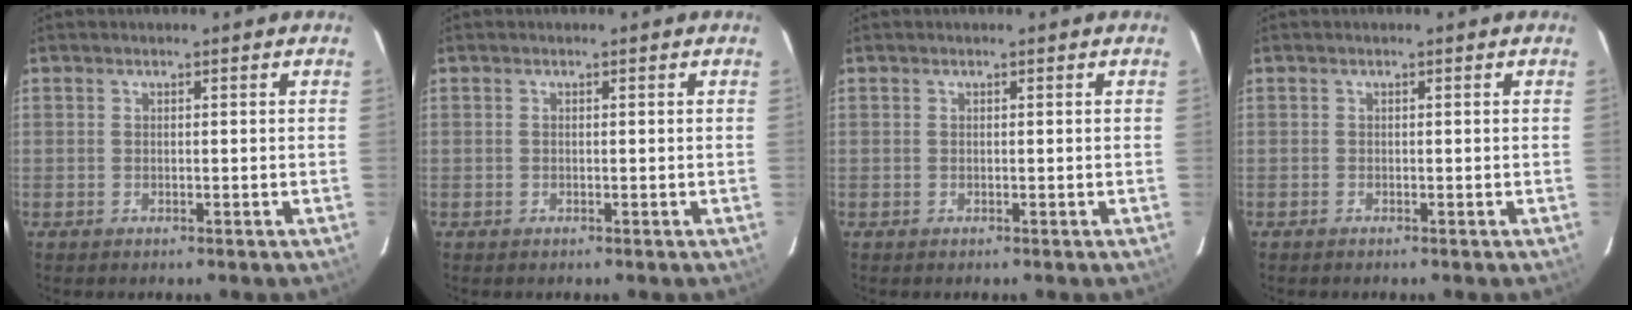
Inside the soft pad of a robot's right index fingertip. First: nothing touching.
{"total": 0.0}
{"total": 0.0}
{"total": 0.7, "force": [-0.4, -0.3, -0.5], "torque": [0.009, -0.002, -0.009]}